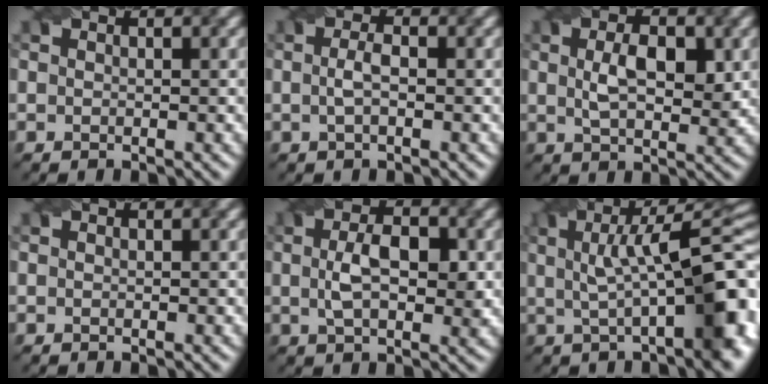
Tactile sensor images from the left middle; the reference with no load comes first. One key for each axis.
{"total": 1.7, "fx": -0.2, "fy": 0.6, "fz": 1.6, "tx": -0.036, "ty": 0.003, "tz": -0.005}
{"total": 4.5, "fx": 0.8, "fy": 2.3, "fz": 3.8, "tx": -0.075, "ty": 0.001, "tz": 0.015}
{"total": 0.0}
{"total": 4.8, "fx": 0.4, "fy": 2.4, "fz": 4.2, "tx": -0.077, "ty": 0.004, "tz": 0.005}
{"total": 11.5, "fx": 1.2, "fy": 3.5, "fz": 10.9, "tx": -0.156, "ty": 0.013, "tz": 0.019}